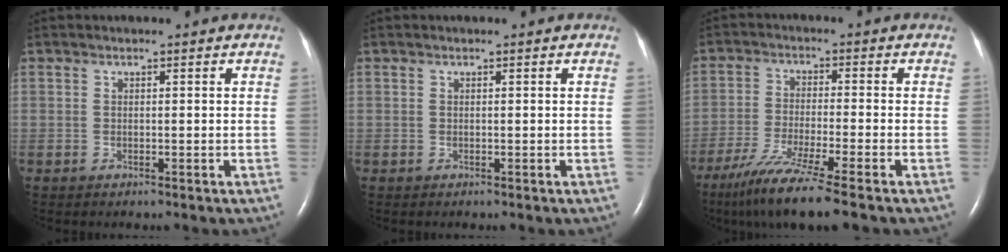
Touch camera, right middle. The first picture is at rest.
{"total": 0.0}
{"total": 10.3, "force": [-7.4, -0.7, 7.2], "torque": [-0.133, -0.037, -0.127]}